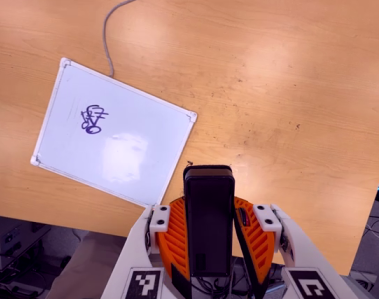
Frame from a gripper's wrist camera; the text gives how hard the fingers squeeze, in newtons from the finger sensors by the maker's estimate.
{"total": 5.7, "left": 4.7, "right": 6.7}